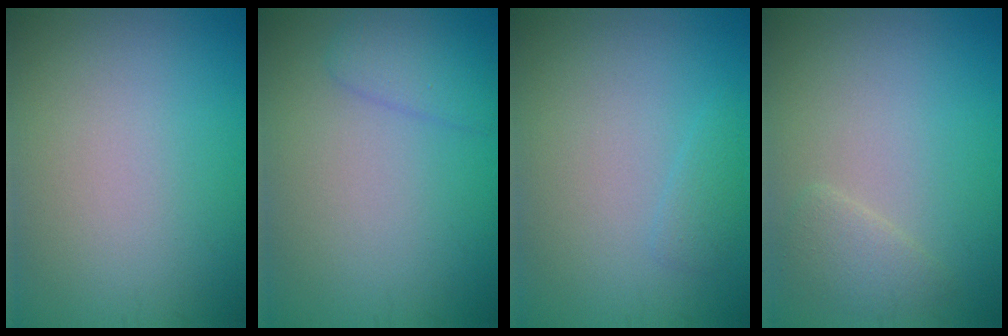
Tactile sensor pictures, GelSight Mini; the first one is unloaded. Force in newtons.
{"total": 2.2, "press": 2.2, "slide": 0.1}
{"total": 1.0, "press": 1.0, "slide": 0.1}
{"total": 1.6, "press": 1.6, "slide": 0.2}